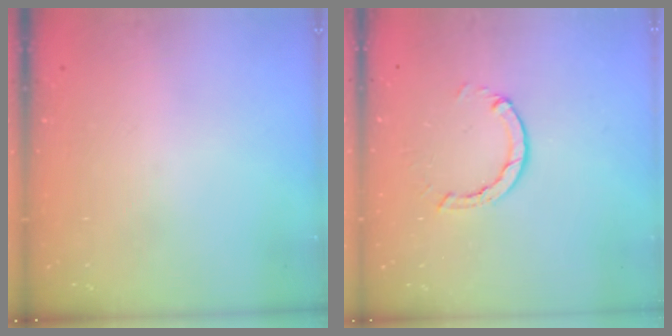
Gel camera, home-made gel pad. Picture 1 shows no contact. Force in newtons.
{"total": 3.2, "press": 3.1, "slide": 0.4}